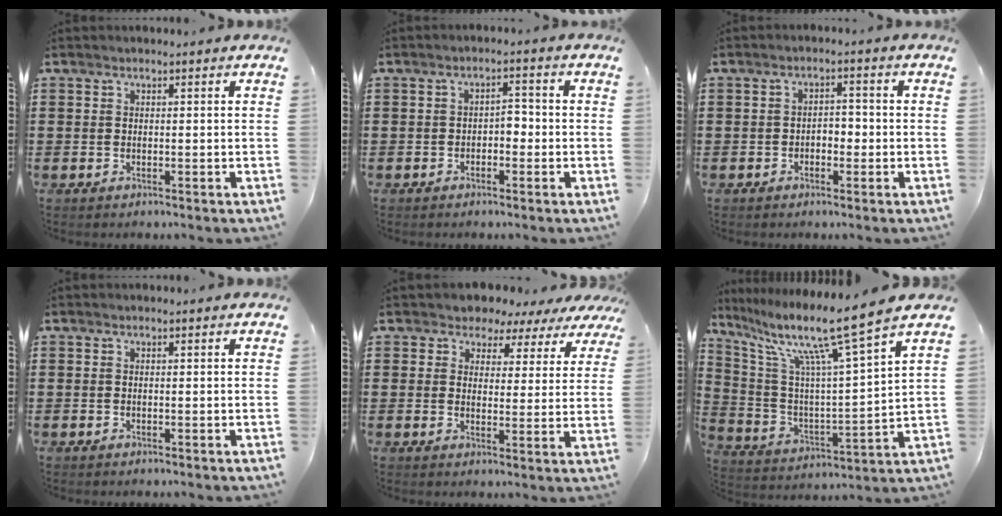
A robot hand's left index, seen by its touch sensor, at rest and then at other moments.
{"total": 2.2, "force": [-1.1, 1.2, 1.4], "torque": [-0.031, 0.007, -0.027]}
{"total": 2.2, "force": [-1.1, 1.3, 1.3], "torque": [-0.030, 0.006, -0.027]}
{"total": 0.0}
{"total": 3.6, "force": [3.0, 2.0, 0.1], "torque": [-0.027, -0.012, 0.049]}
{"total": 12.3, "force": [9.1, -0.3, 8.3], "torque": [-0.185, -0.062, 0.138]}